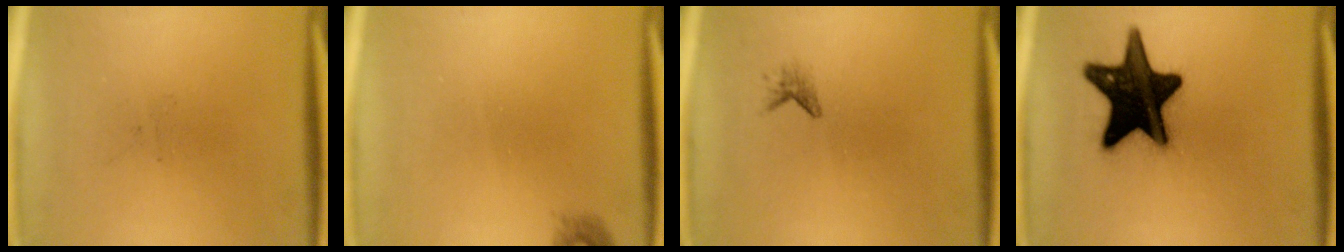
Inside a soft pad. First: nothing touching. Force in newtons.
{"total": 0.9}
{"total": 1.0}
{"total": 19.1}